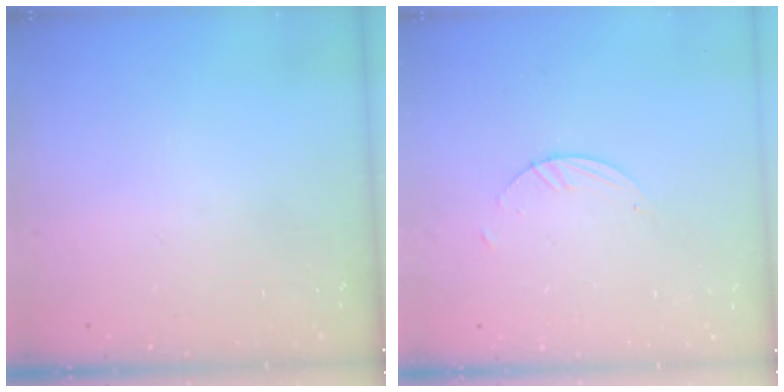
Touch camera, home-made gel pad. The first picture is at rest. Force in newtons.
{"total": 1.8, "press": 1.8, "slide": 0.1}